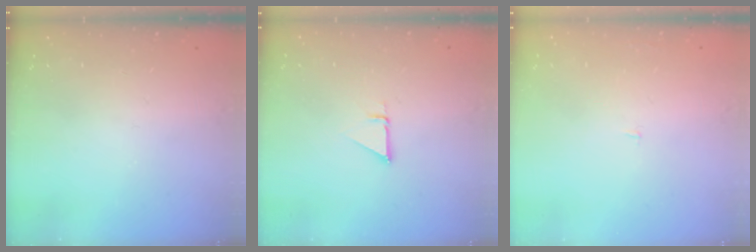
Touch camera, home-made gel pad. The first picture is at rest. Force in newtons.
{"total": 1.4, "press": 1.4, "slide": 0.0}
{"total": 1.2, "press": 1.2, "slide": 0.1}